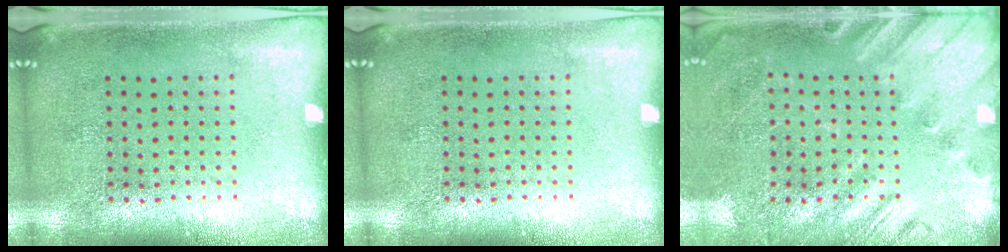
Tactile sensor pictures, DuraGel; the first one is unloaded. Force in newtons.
{"total": 0.0}
{"total": 2.4, "press": 2.0, "slide": 1.3}